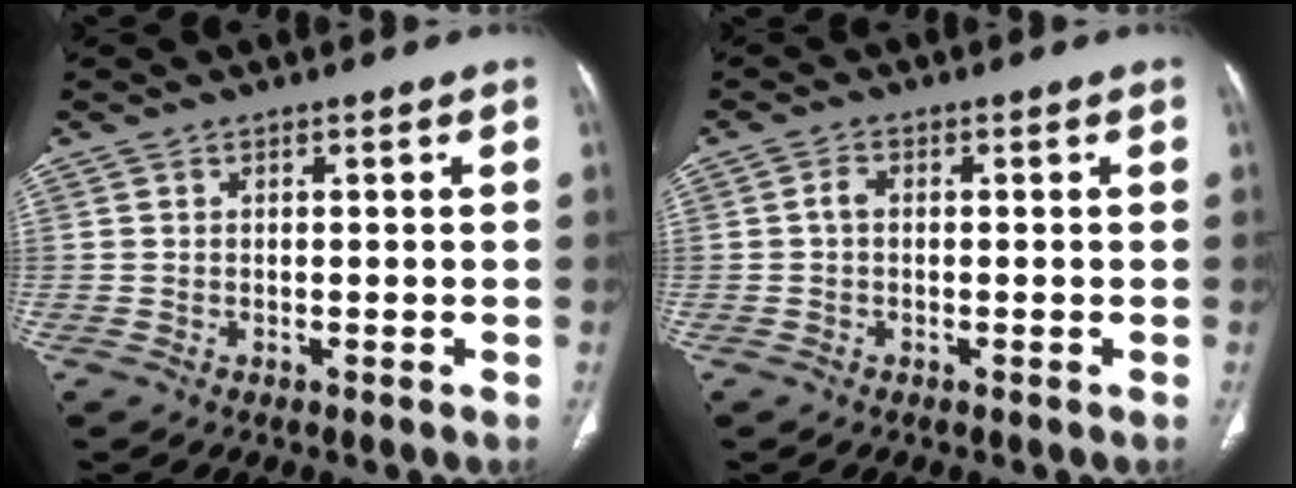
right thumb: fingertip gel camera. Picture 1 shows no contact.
{"total": 1.6, "force": [-0.1, 1.0, 1.2], "torque": [-0.020, 0.004, -0.007]}